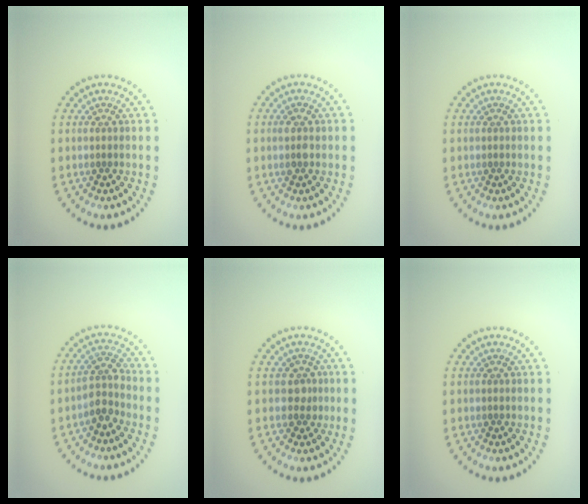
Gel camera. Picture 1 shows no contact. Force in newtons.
{"total": 1.3, "press": 1.2, "slide": 0.3}
{"total": 0.0}
{"total": 2.3, "press": 1.9, "slide": 1.3}
{"total": 1.5, "press": 1.2, "slide": 0.9}
{"total": 0.0}